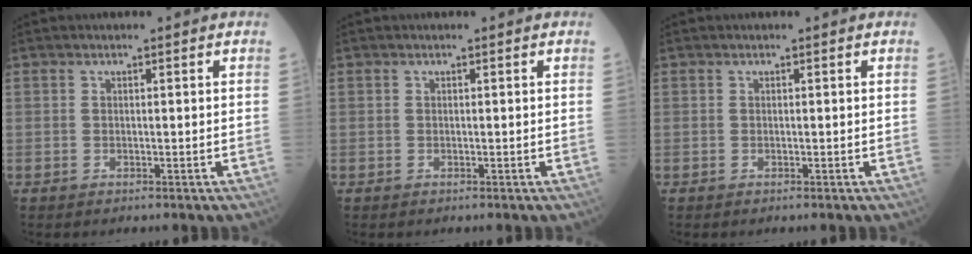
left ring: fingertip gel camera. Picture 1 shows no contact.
{"total": 0.0}
{"total": 0.0}